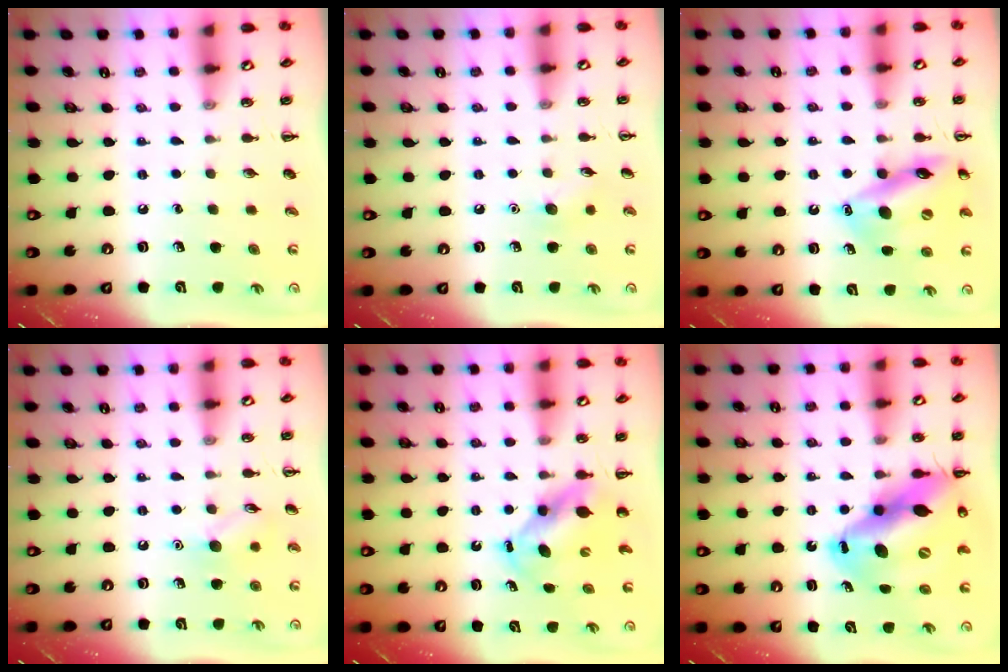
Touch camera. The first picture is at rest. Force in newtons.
{"total": 5.6, "press": 5.4, "slide": 1.5}
{"total": 15.5, "press": 15.1, "slide": 3.6}
{"total": 7.9, "press": 7.8, "slide": 1.3}
{"total": 5.9, "press": 5.8, "slide": 1.1}
{"total": 19.4, "press": 18.5, "slide": 5.6}